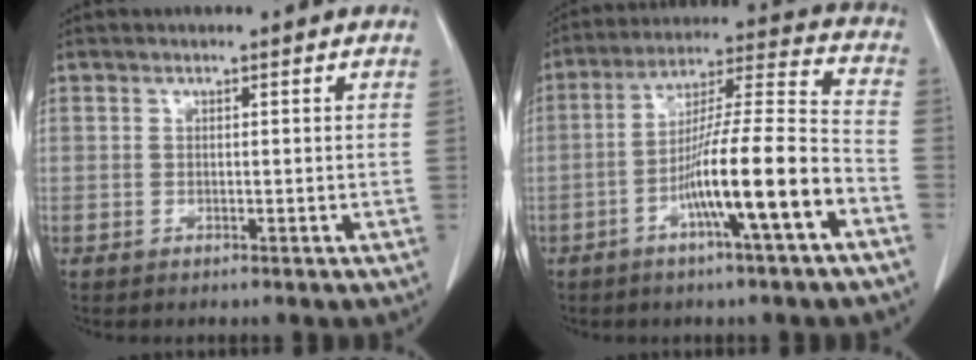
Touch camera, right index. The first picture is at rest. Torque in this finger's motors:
{"motor_torque": [1.59, -0.54, 0.98, 0.21]}